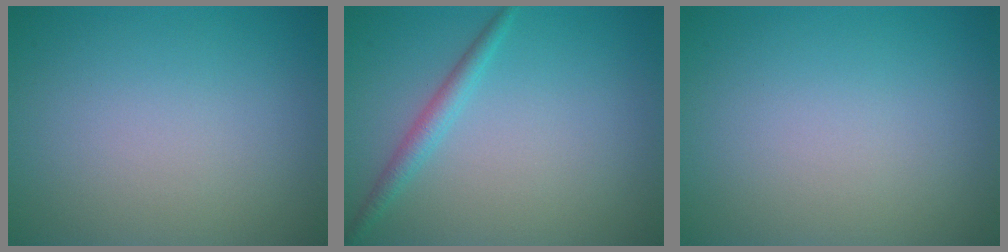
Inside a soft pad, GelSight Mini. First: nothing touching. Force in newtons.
{"total": 1.8, "press": 1.8, "slide": 0.1}
{"total": 0.0}